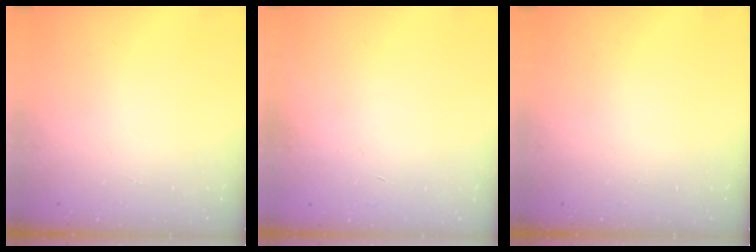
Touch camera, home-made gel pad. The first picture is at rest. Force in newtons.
{"total": 0.6, "press": 0.5, "slide": 0.2}
{"total": 0.0}